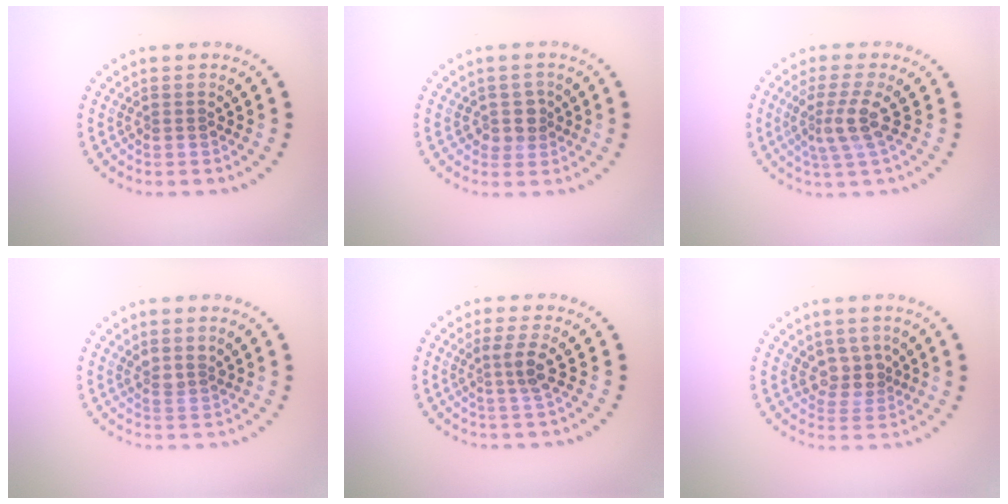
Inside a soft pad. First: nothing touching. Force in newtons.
{"total": 1.9, "press": 1.6, "slide": 1.1}
{"total": 2.9, "press": 2.2, "slide": 1.9}
{"total": 1.5, "press": 1.1, "slide": 1.0}
{"total": 2.3, "press": 1.8, "slide": 1.4}
{"total": 2.5, "press": 2.0, "slide": 1.4}